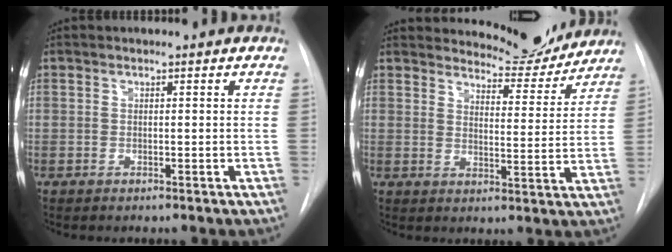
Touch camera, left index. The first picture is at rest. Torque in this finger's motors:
{"motor_torque": [0.77, -0.95, 0.19, 0.00]}